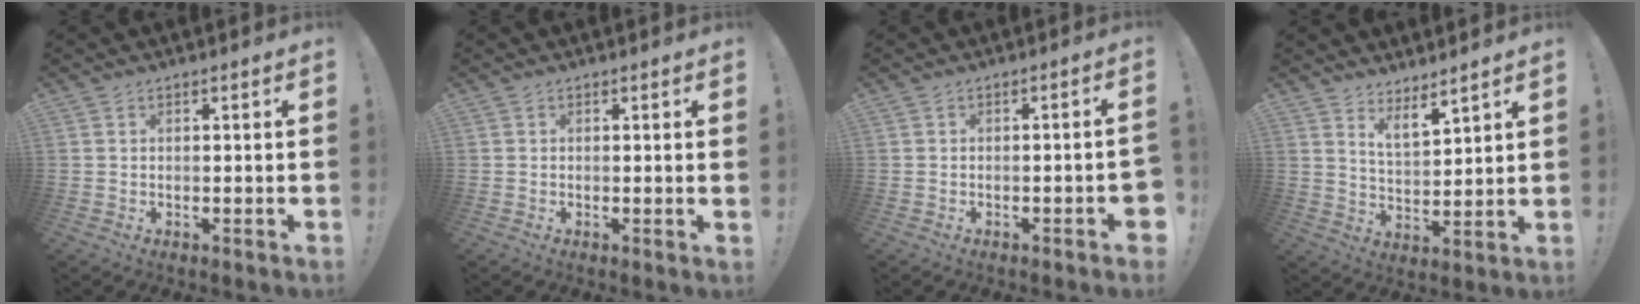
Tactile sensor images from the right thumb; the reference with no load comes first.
{"total": 1.0, "force": [0.4, -0.5, 0.8], "torque": [-0.014, -0.002, 0.006]}
{"total": 2.8, "force": [-1.4, 0.0, 2.4], "torque": [-0.041, 0.001, -0.020]}
{"total": 6.5, "force": [5.7, 1.5, 2.5], "torque": [-0.053, -0.038, 0.106]}